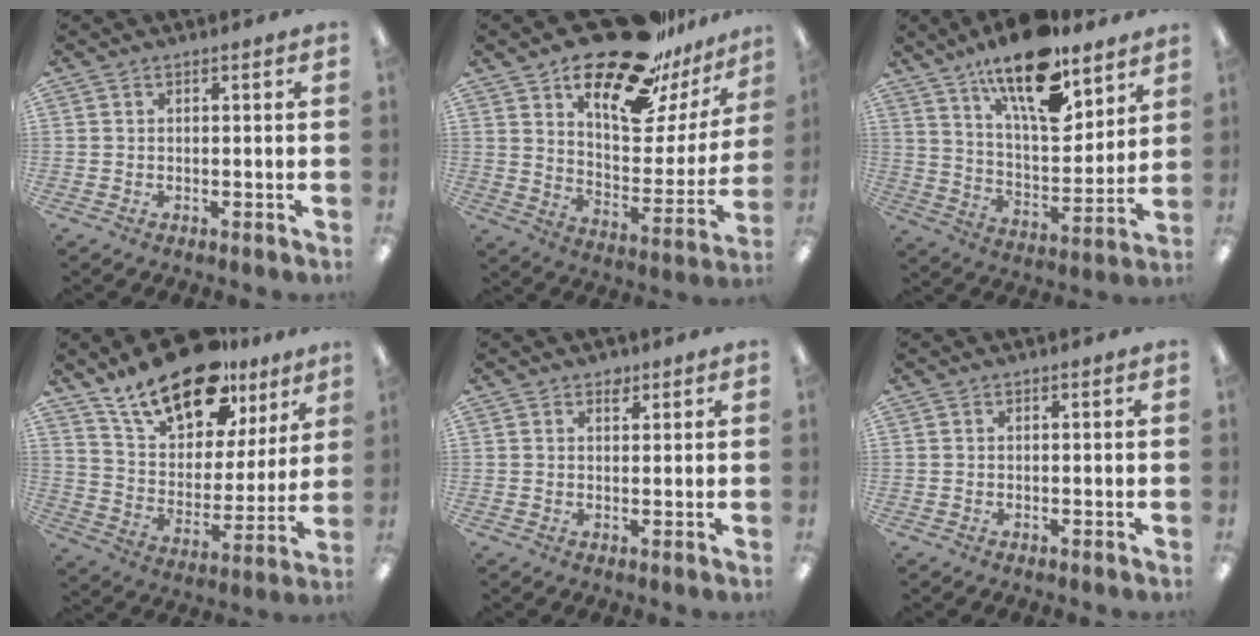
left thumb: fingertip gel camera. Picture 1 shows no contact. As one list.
[{"total": 25.1, "force": [18.9, 9.4, 13.4], "torque": [-0.198, -0.117, 0.318]}, {"total": 18.7, "force": [12.9, 6.7, 11.7], "torque": [-0.198, -0.074, 0.218]}, {"total": 20.1, "force": [14.7, 9.5, 9.9], "torque": [-0.168, -0.088, 0.258]}, {"total": 2.0, "force": [1.5, 1.1, 0.7], "torque": [0.000, -0.006, 0.023]}, {"total": 0.0}]